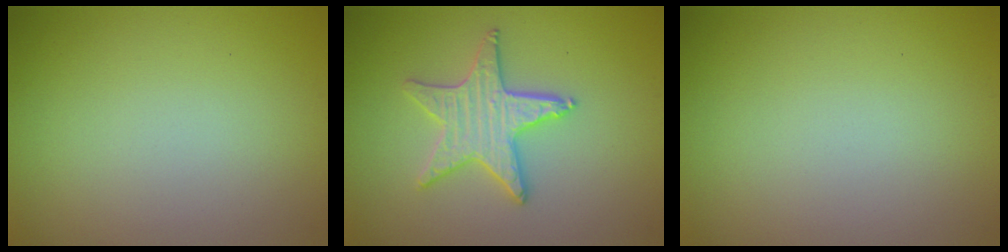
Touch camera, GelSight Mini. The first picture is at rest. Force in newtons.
{"total": 3.3, "press": 3.3, "slide": 0.4}
{"total": 0.0}